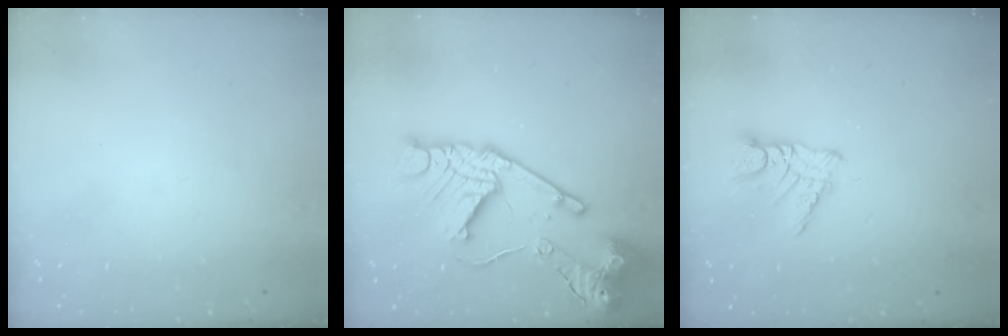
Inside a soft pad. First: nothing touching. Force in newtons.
{"total": 23.2, "press": 23.1, "slide": 2.1}
{"total": 7.7, "press": 7.7, "slide": 0.6}